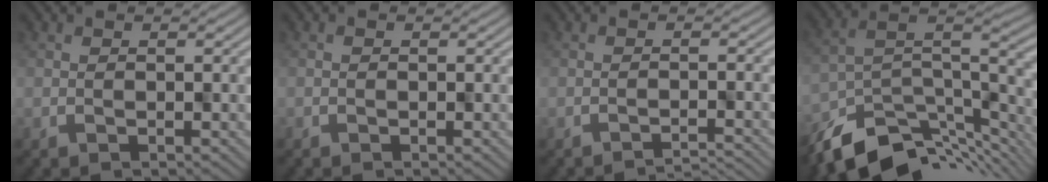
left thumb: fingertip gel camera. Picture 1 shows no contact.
{"total": 0.0}
{"total": 2.7, "force": [-2.4, 0.2, 1.3], "torque": [-0.017, 0.008, -0.034]}
{"total": 10.3, "force": [-6.1, 5.2, 6.6], "torque": [-0.140, -0.022, -0.089]}